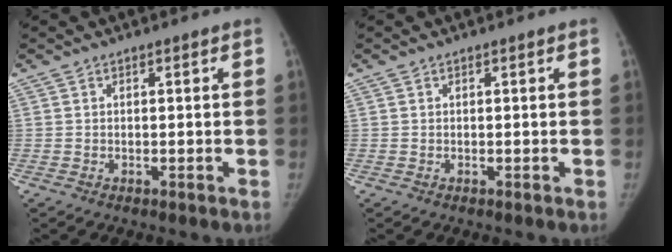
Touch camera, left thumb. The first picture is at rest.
{"total": 0.0}